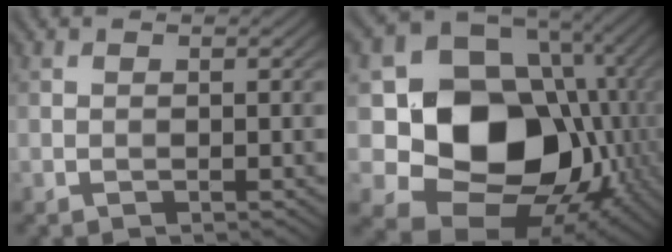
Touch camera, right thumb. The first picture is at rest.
{"total": 18.0, "force": [-0.5, 14.5, 10.7], "torque": [-0.193, -0.036, -0.003]}